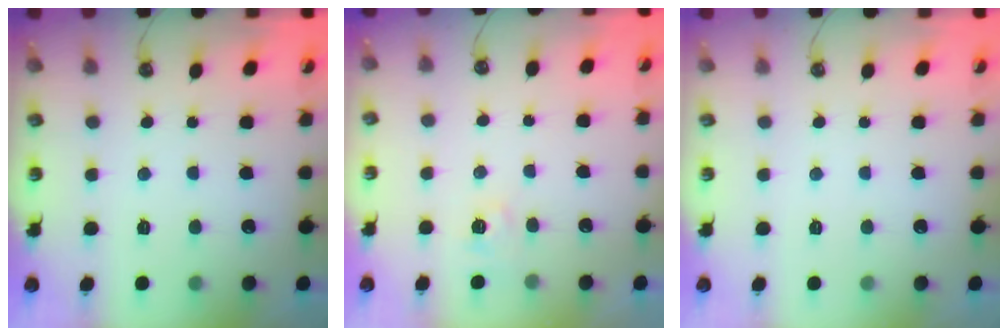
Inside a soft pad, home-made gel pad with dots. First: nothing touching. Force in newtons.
{"total": 2.7, "press": 2.6, "slide": 0.3}
{"total": 0.0}